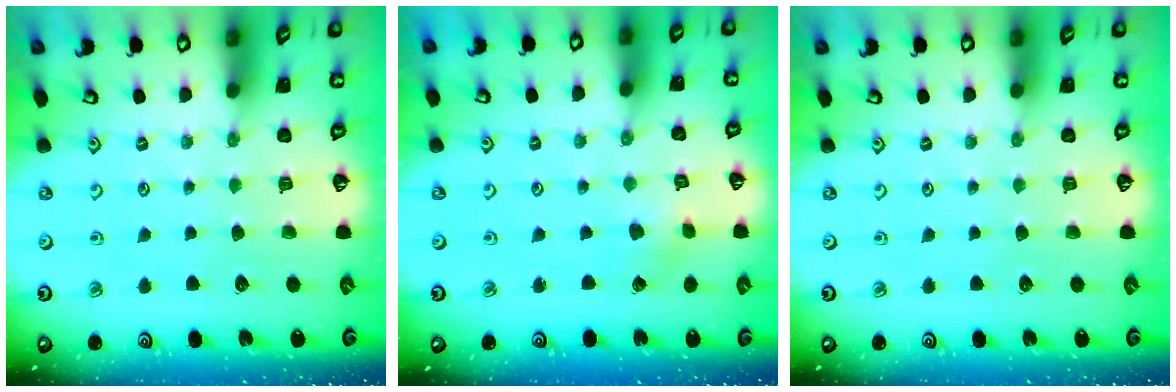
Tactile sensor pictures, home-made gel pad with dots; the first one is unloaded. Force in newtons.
{"total": 1.5, "press": 1.5, "slide": 0.2}
{"total": 0.0}